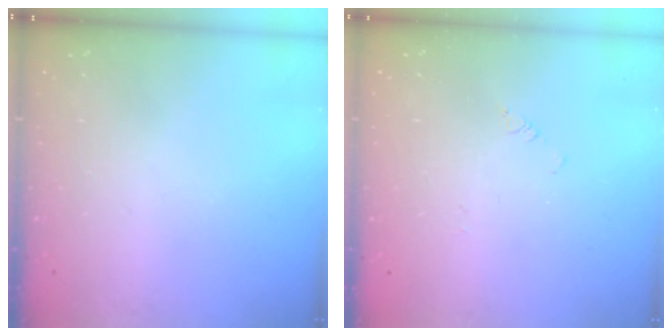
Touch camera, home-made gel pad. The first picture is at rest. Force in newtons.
{"total": 1.4, "press": 1.3, "slide": 0.3}